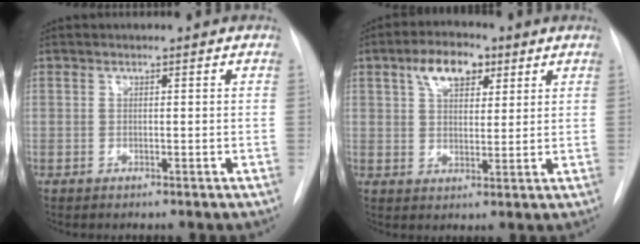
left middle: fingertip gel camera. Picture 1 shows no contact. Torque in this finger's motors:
{"motor_torque": [0.89, -0.34, 0.07, 0.02]}